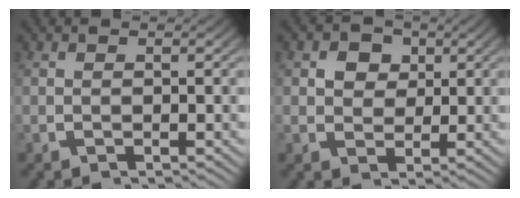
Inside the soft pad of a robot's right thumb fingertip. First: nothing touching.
{"total": 3.3, "force": [0.9, 2.7, 1.6], "torque": [-0.024, -0.013, 0.022]}